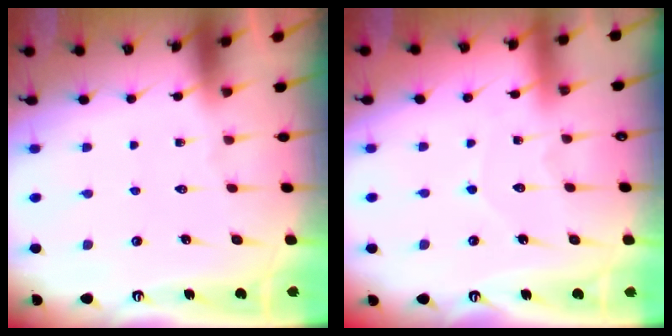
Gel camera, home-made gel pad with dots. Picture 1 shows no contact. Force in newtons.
{"total": 3.8, "press": 3.7, "slide": 0.4}